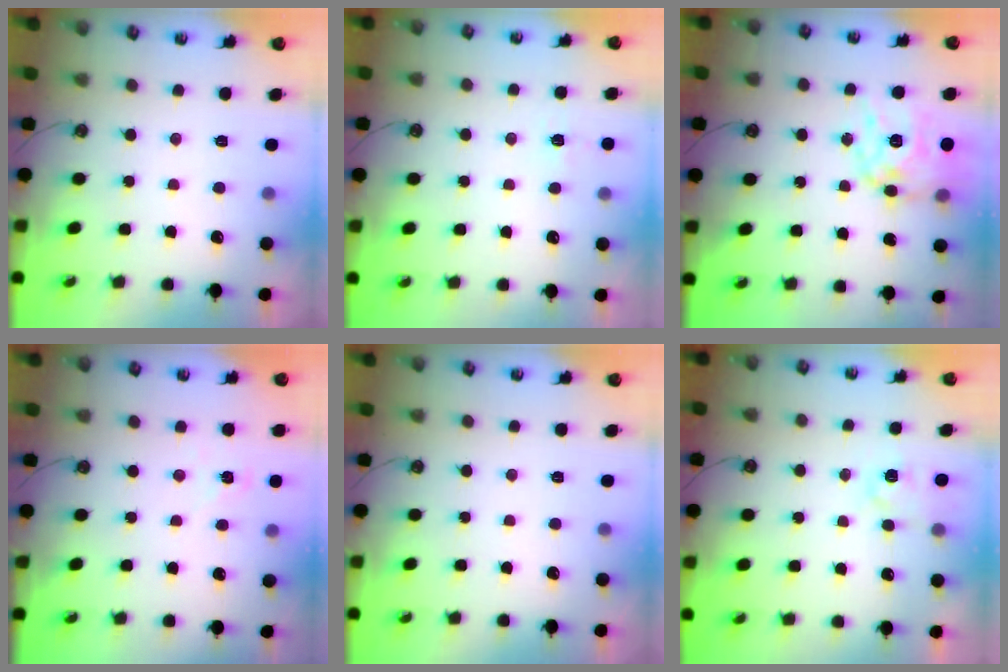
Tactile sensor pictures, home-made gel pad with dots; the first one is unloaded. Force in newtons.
{"total": 4.3, "press": 4.3, "slide": 0.6}
{"total": 14.8, "press": 14.8, "slide": 1.2}
{"total": 5.6, "press": 5.6, "slide": 0.4}
{"total": 0.0}
{"total": 3.7, "press": 3.7, "slide": 0.5}